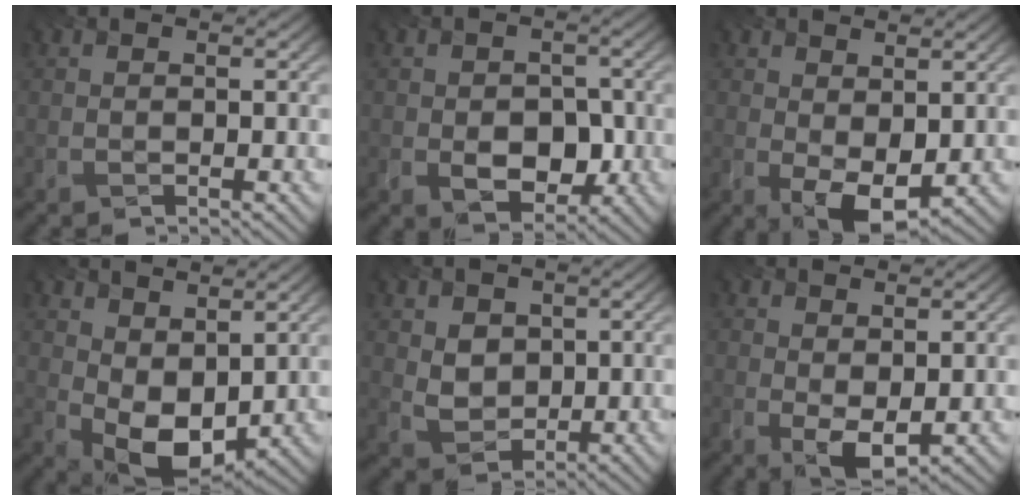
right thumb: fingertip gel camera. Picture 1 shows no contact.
{"total": 5.9, "force": [-2.0, 4.1, 3.7], "torque": [-0.069, -0.016, -0.028]}
{"total": 6.2, "force": [-0.3, 3.6, 5.1], "torque": [-0.093, -0.003, 0.001]}
{"total": 9.0, "force": [1.8, 5.6, 6.8], "torque": [-0.136, -0.011, 0.044]}
{"total": 3.7, "force": [0.6, 3.2, 1.7], "torque": [-0.056, -0.009, 0.019]}
{"total": 4.3, "force": [0.1, 2.3, 3.6], "torque": [-0.070, 0.001, 0.007]}